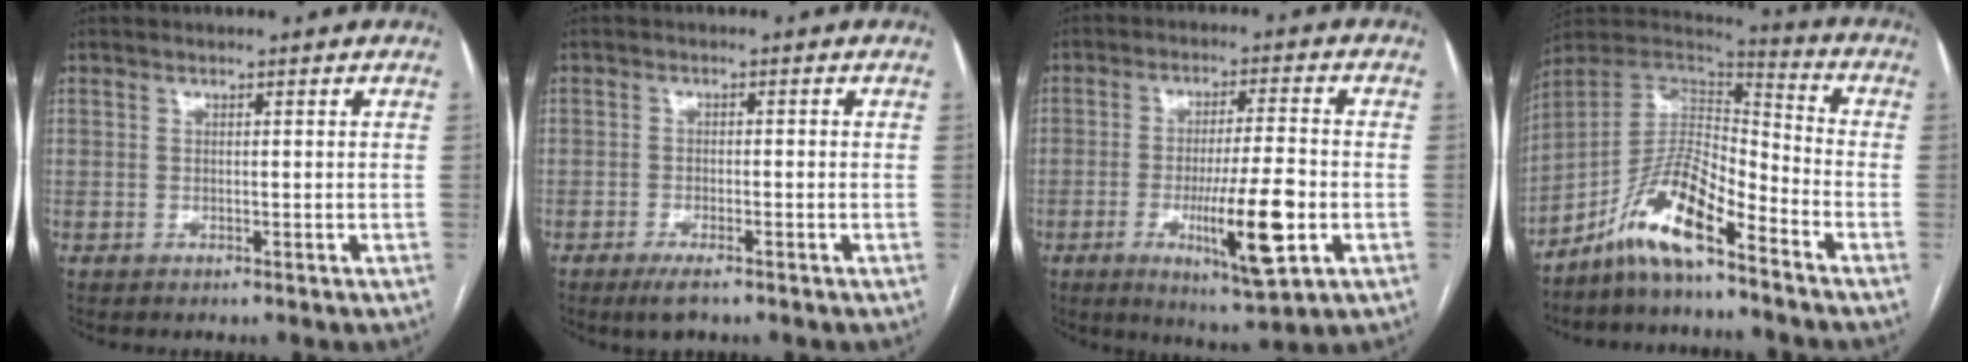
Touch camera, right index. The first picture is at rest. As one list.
[{"total": 3.4, "force": [-2.3, 0.9, 2.3], "torque": [-0.045, -0.004, -0.038]}, {"total": 12.2, "force": [-3.6, 1.2, 11.6], "torque": [-0.194, -0.019, -0.054]}, {"total": 11.9, "force": [-8.1, 2.2, 8.5], "torque": [-0.165, 0.019, -0.153]}]